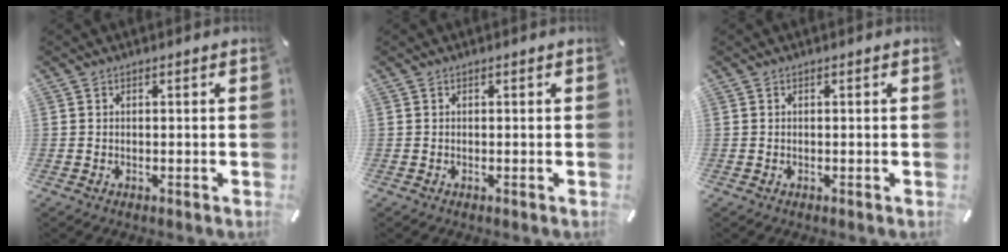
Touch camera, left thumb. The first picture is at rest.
{"total": 0.0}
{"total": 0.0}